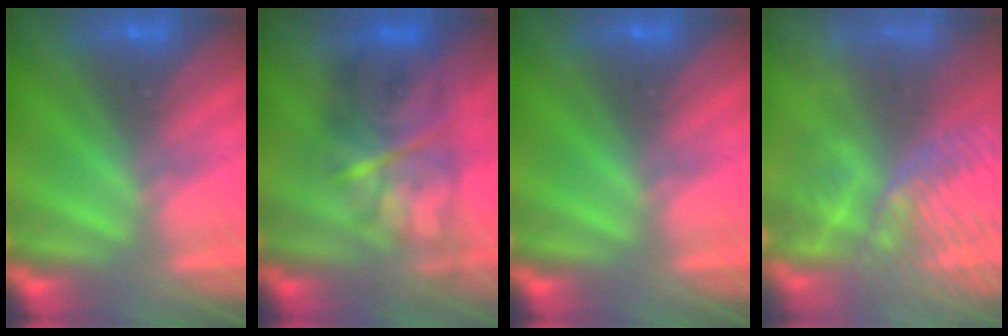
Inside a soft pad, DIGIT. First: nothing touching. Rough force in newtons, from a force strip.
{"total": 8.7}
{"total": 0.0}
{"total": 9.6}